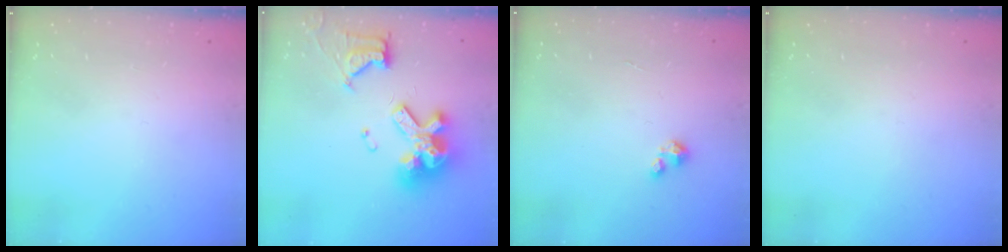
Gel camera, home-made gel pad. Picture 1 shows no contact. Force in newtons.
{"total": 15.7, "press": 15.6, "slide": 1.7}
{"total": 1.2, "press": 1.2, "slide": 0.2}
{"total": 0.0}